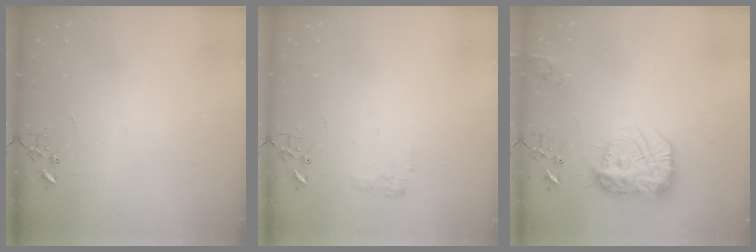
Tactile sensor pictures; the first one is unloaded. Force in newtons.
{"total": 7.8, "press": 7.8, "slide": 0.1}
{"total": 19.1, "press": 19.1, "slide": 1.1}